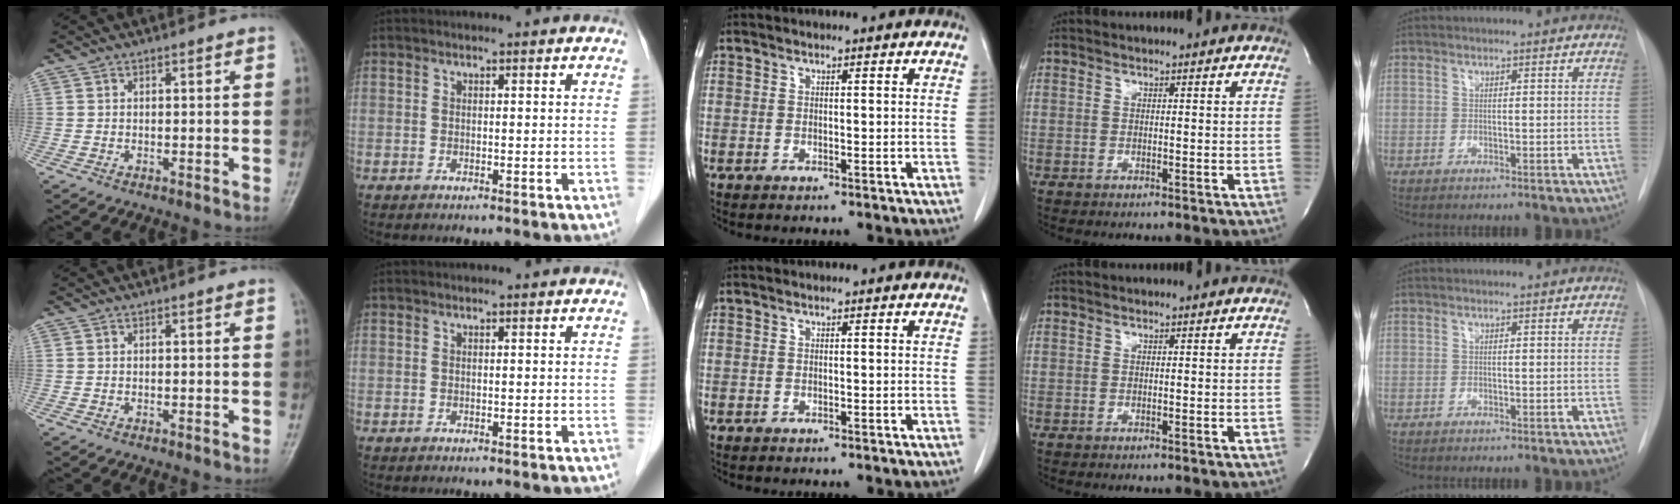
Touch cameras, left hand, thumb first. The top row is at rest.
{}